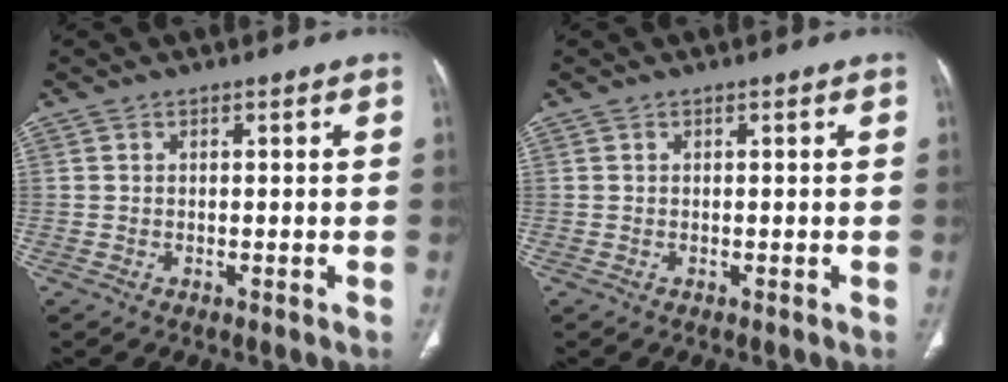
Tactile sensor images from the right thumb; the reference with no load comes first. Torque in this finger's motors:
{"motor_torque": [0.05, 0.05, -0.01, 0.00, 0.00]}